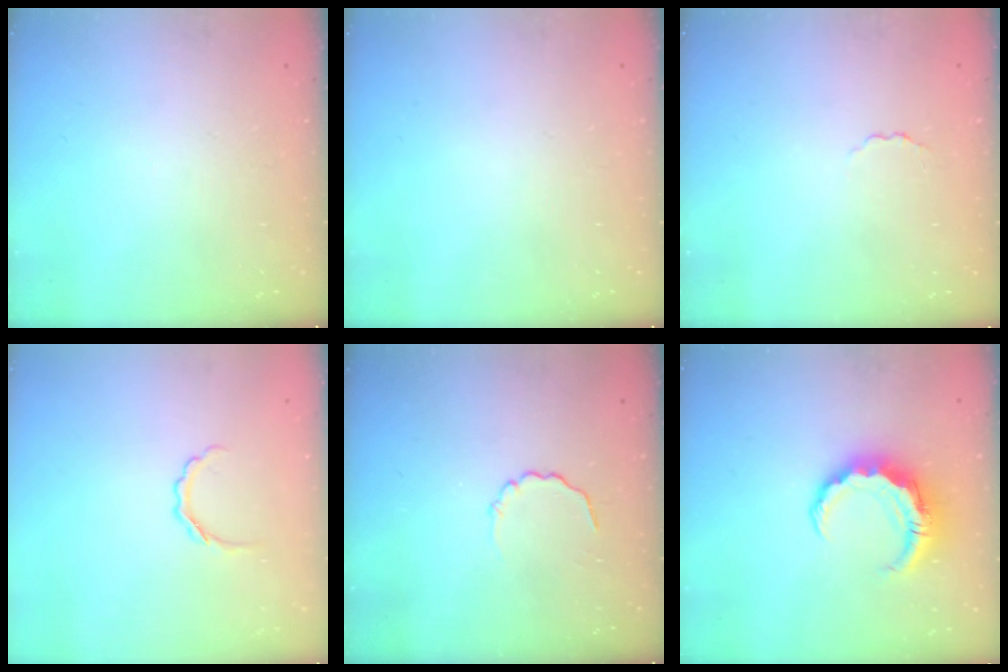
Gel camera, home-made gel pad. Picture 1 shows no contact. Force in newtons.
{"total": 0.0}
{"total": 2.0, "press": 1.9, "slide": 0.6}
{"total": 3.7, "press": 3.7, "slide": 0.7}
{"total": 3.1, "press": 3.0, "slide": 1.0}
{"total": 8.4, "press": 8.3, "slide": 1.3}